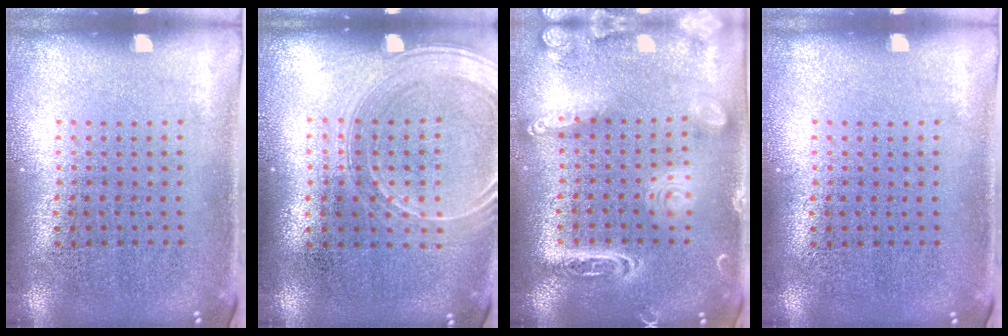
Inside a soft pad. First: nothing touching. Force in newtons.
{"total": 1.5, "press": 1.5, "slide": 0.4}
{"total": 2.1, "press": 2.1, "slide": 0.1}
{"total": 0.0}